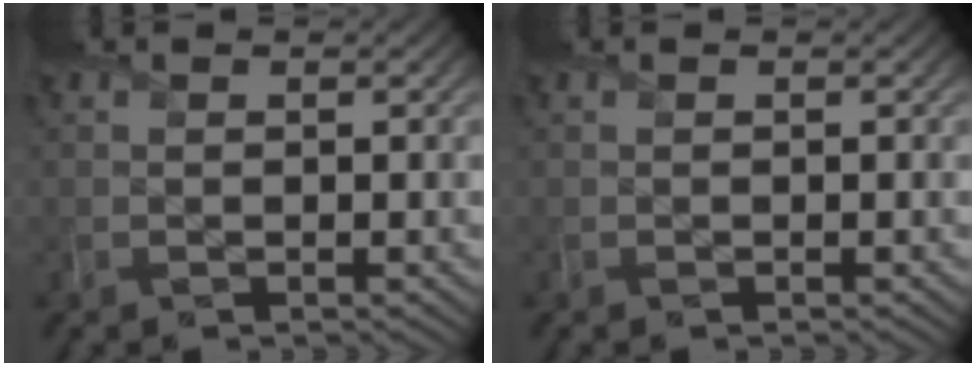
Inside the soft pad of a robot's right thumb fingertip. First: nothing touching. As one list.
[{"total": 0.0}]